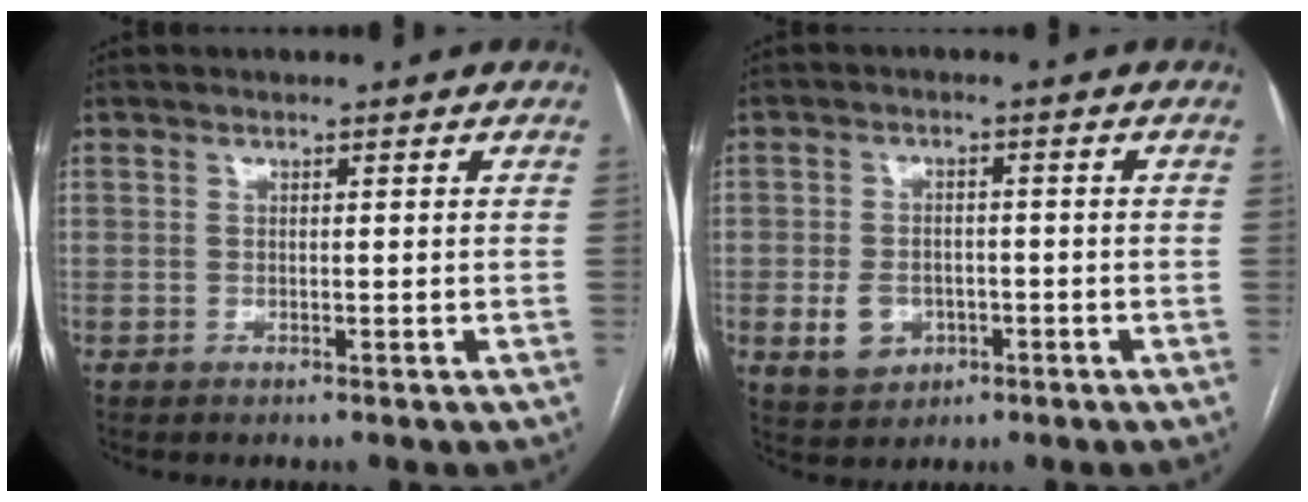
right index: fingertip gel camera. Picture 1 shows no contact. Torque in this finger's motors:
{"motor_torque": [-0.02, -0.18, -0.48, -0.21]}